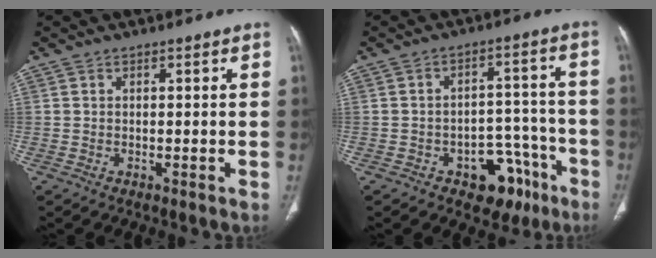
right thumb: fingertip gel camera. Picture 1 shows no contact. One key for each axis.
{"total": 10.7, "fx": -6.0, "fy": 6.7, "fz": 5.8, "tx": -0.032, "ty": 0.050, "tz": -0.075}